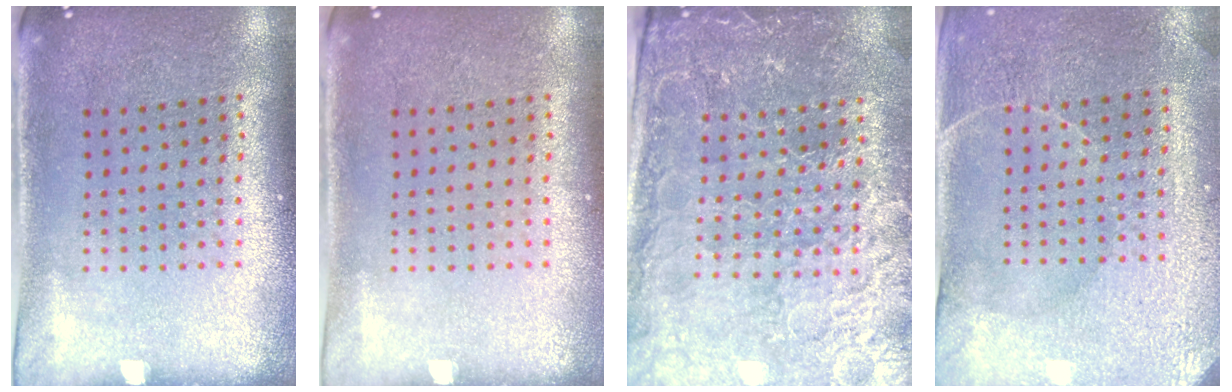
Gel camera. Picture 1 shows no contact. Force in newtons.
{"total": 0.0}
{"total": 4.0, "press": 3.8, "slide": 1.0}
{"total": 3.2, "press": 3.2, "slide": 0.1}